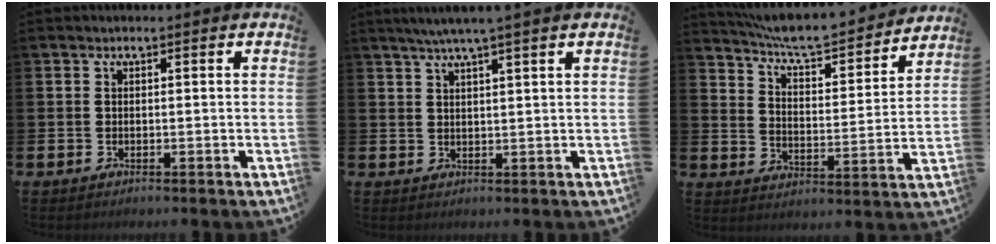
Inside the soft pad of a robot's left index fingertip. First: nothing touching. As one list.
[{"total": 3.6, "force": [3.1, -0.7, 1.8], "torque": [-0.049, -0.002, 0.056]}, {"total": 7.3, "force": [7.1, 0.8, 1.7], "torque": [-0.072, -0.054, 0.121]}]